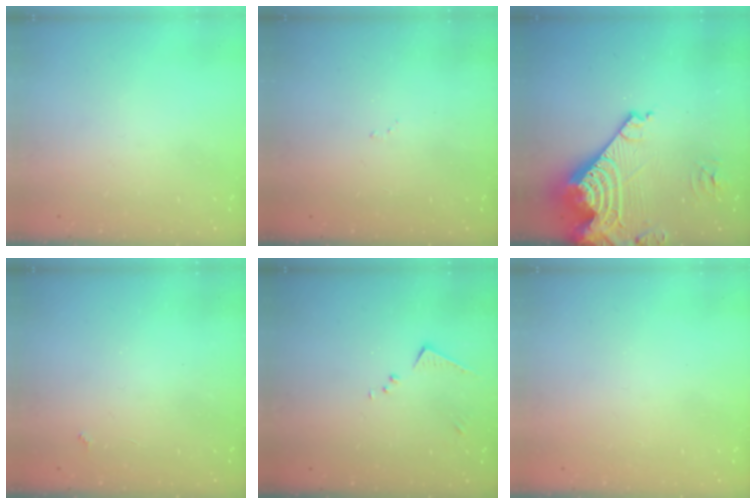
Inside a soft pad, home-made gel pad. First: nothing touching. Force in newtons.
{"total": 5.3, "press": 5.3, "slide": 0.7}
{"total": 15.7, "press": 15.7, "slide": 1.4}
{"total": 2.4, "press": 2.3, "slide": 0.4}
{"total": 8.3, "press": 8.3, "slide": 0.4}
{"total": 0.9, "press": 0.9, "slide": 0.1}